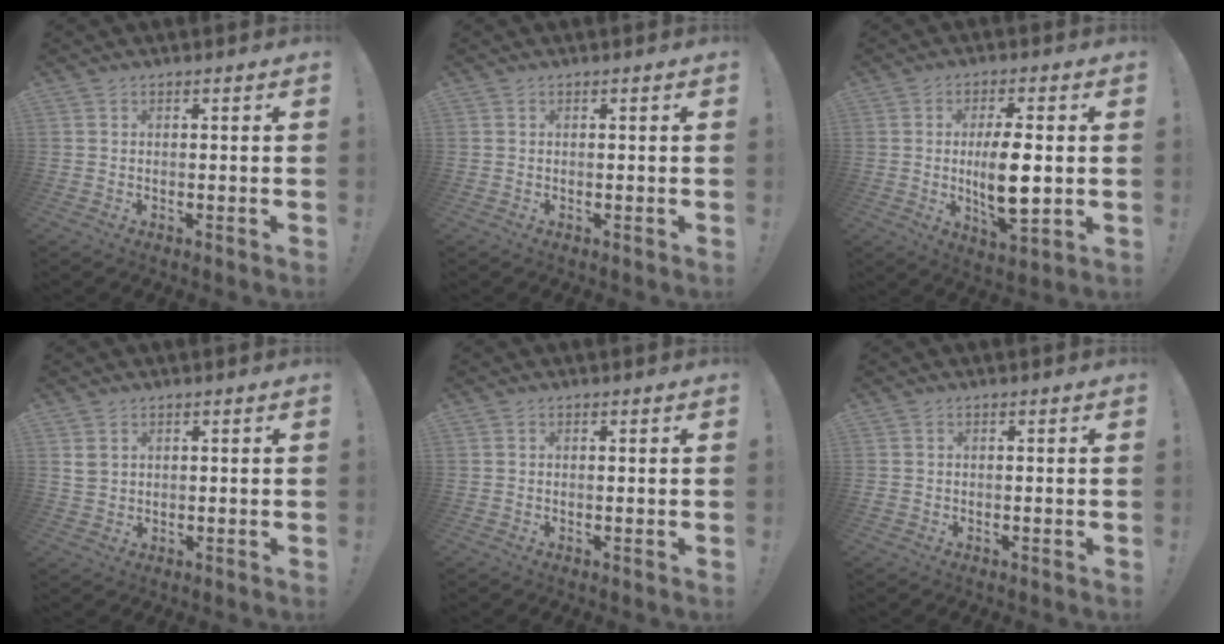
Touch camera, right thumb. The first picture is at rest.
{"total": 0.0}
{"total": 11.6, "force": [-0.4, 3.8, 11.0], "torque": [-0.201, -0.014, -0.013]}
{"total": 2.8, "force": [1.5, 2.0, 1.2], "torque": [-0.011, -0.006, 0.026]}
{"total": 0.0}
{"total": 0.7, "force": [-0.3, 0.6, 0.2], "torque": [-0.003, 0.002, -0.004]}